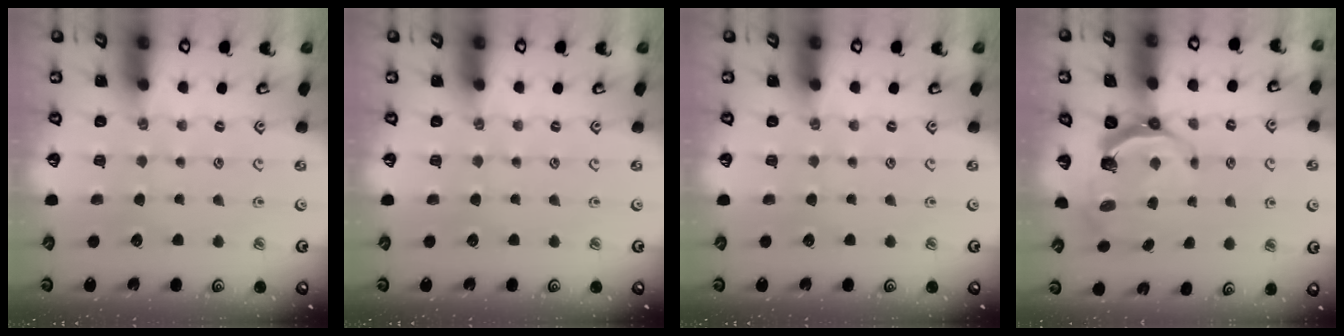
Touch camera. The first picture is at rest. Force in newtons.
{"total": 0.0}
{"total": 0.0}
{"total": 7.0, "press": 5.9, "slide": 3.8}